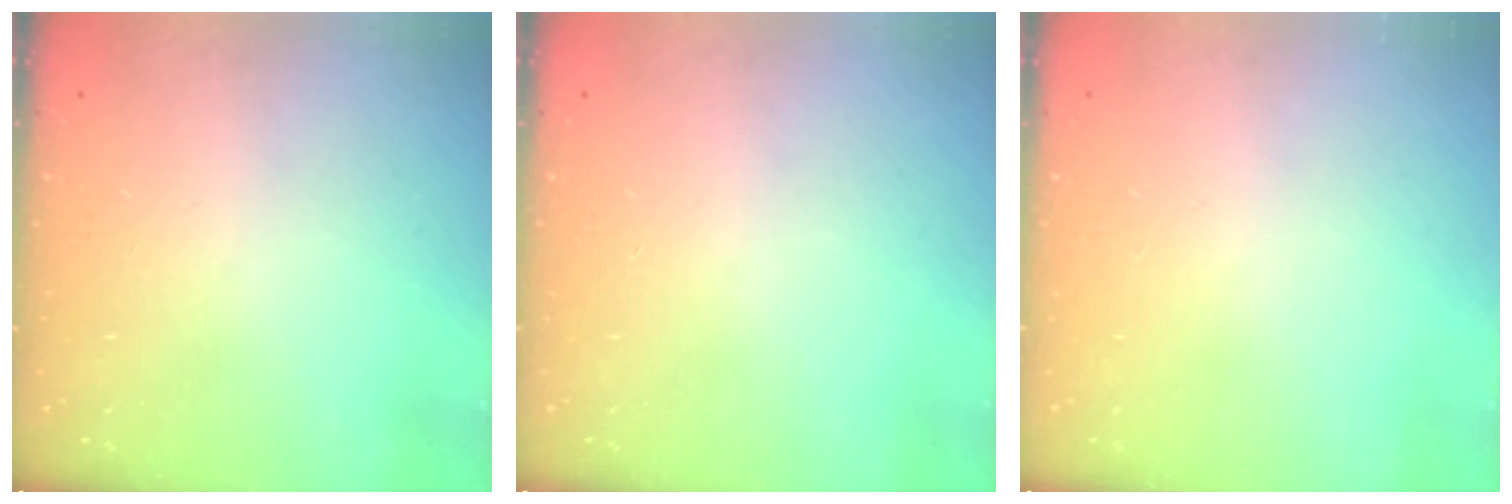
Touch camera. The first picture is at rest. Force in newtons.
{"total": 0.0}
{"total": 0.0}